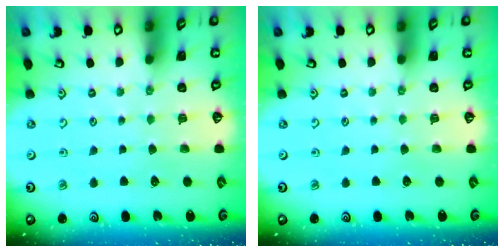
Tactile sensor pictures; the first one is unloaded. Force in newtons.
{"total": 0.0}